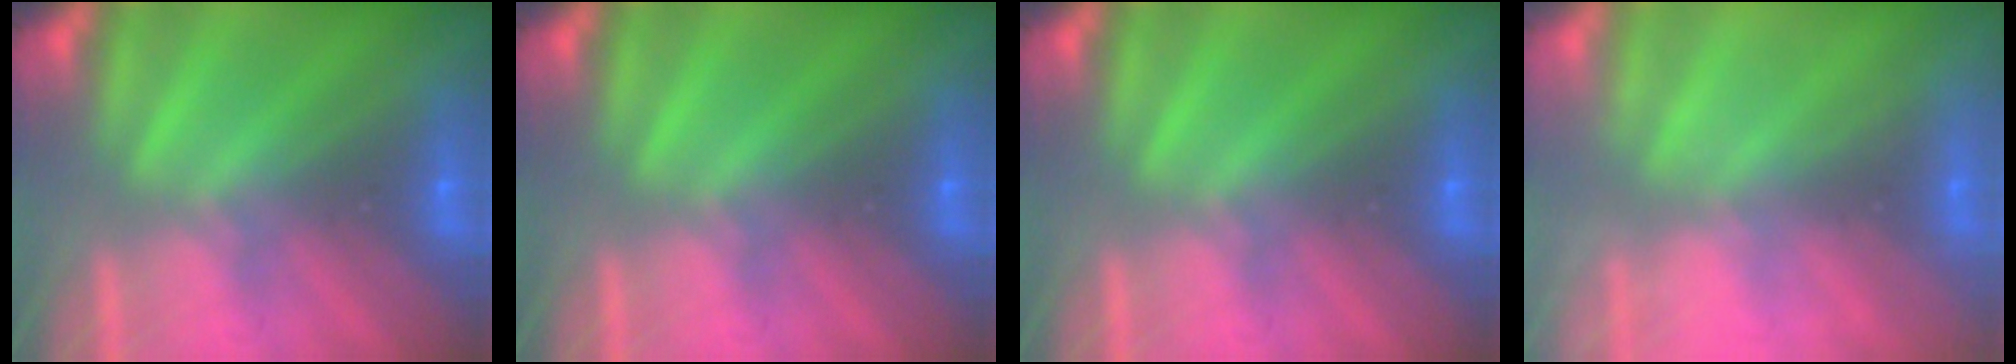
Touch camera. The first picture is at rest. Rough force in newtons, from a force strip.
{"total": 0.0}
{"total": 0.0}
{"total": 2.0}